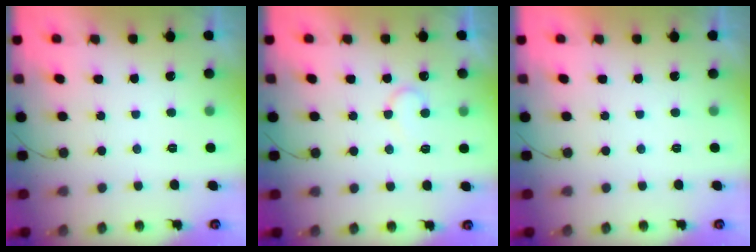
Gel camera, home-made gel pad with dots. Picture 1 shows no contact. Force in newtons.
{"total": 6.3, "press": 6.3, "slide": 0.5}
{"total": 1.8, "press": 1.8, "slide": 0.0}